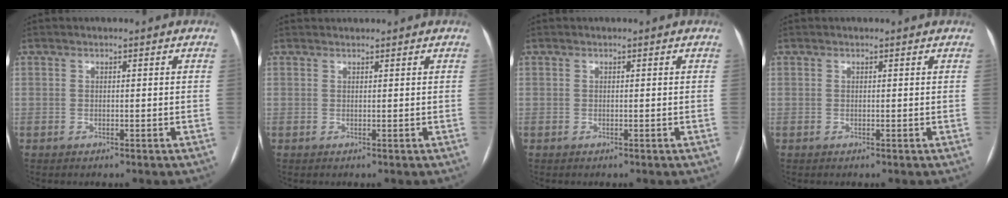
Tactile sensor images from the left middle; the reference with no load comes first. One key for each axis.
{"total": 1.5, "fx": 1.5, "fy": 0.2, "fz": 0.2, "tx": -0.006, "ty": 0.023, "tz": 0.027}
{"total": 0.0}
{"total": 0.6, "fx": 0.6, "fy": 0.1, "fz": 0.1, "tx": -0.003, "ty": 0.003, "tz": 0.003}